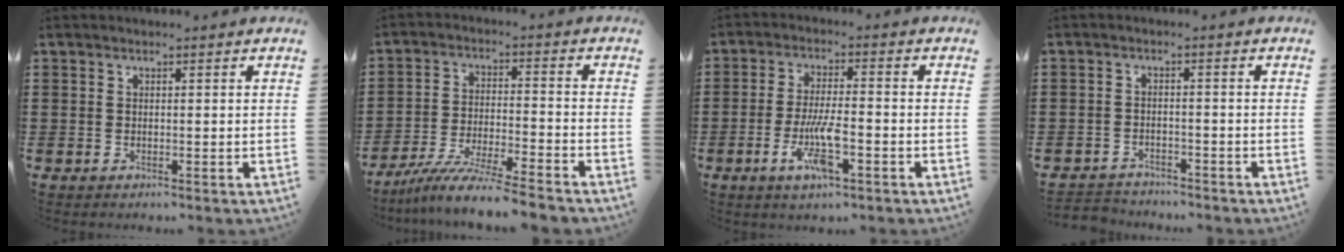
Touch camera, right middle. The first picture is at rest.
{"total": 7.9, "force": [-7.2, -0.4, 3.2], "torque": [-0.059, -0.006, -0.139]}
{"total": 7.8, "force": [-3.0, 2.1, 6.8], "torque": [-0.143, -0.008, -0.057]}
{"total": 2.7, "force": [-2.6, 0.7, -0.3], "torque": [-0.002, 0.000, -0.059]}